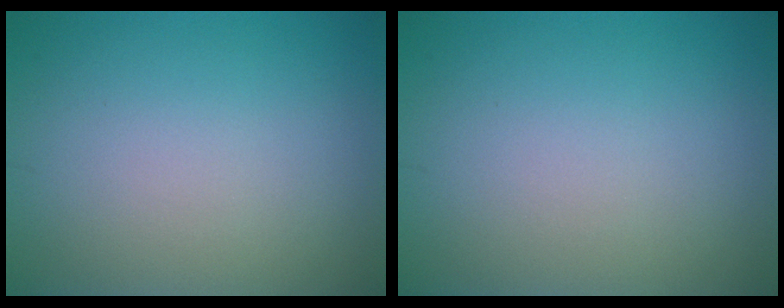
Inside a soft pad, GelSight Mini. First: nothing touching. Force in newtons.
{"total": 0.0}